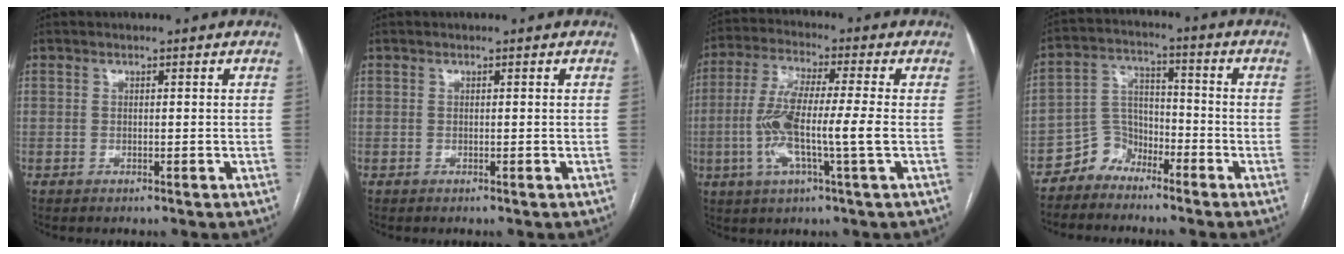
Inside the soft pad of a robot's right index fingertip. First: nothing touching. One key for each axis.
{"total": 0.0}
{"total": 11.2, "fx": -1.8, "fy": 0.3, "fz": 11.1, "tx": -0.225, "ty": 0.002, "tz": -0.041}
{"total": 5.6, "fx": -4.4, "fy": 3.5, "fz": 0.2, "tx": 0.005, "ty": 0.024, "tz": -0.084}